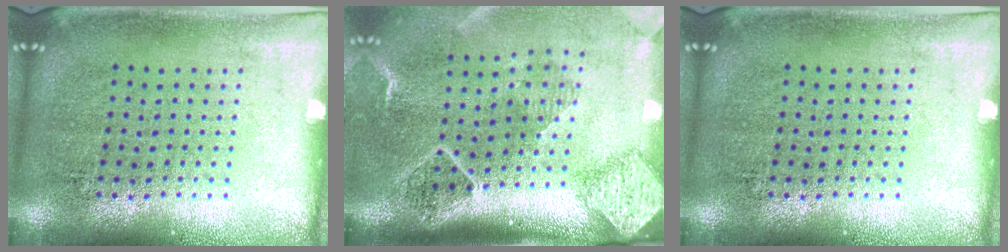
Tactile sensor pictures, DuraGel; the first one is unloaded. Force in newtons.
{"total": 2.7, "press": 2.0, "slide": 1.8}
{"total": 0.0}